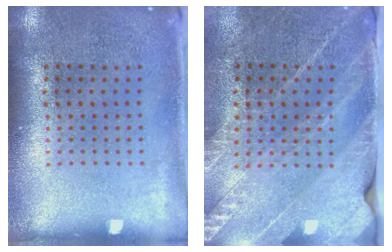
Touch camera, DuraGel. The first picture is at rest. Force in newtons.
{"total": 2.6, "press": 2.5, "slide": 0.4}